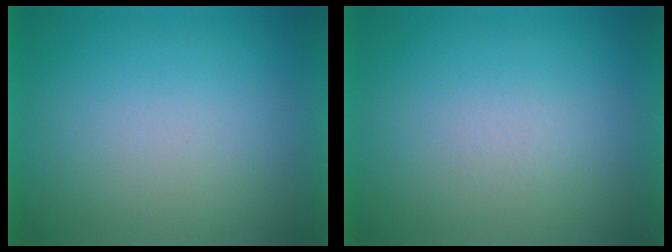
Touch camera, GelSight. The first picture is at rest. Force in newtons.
{"total": 1.4}